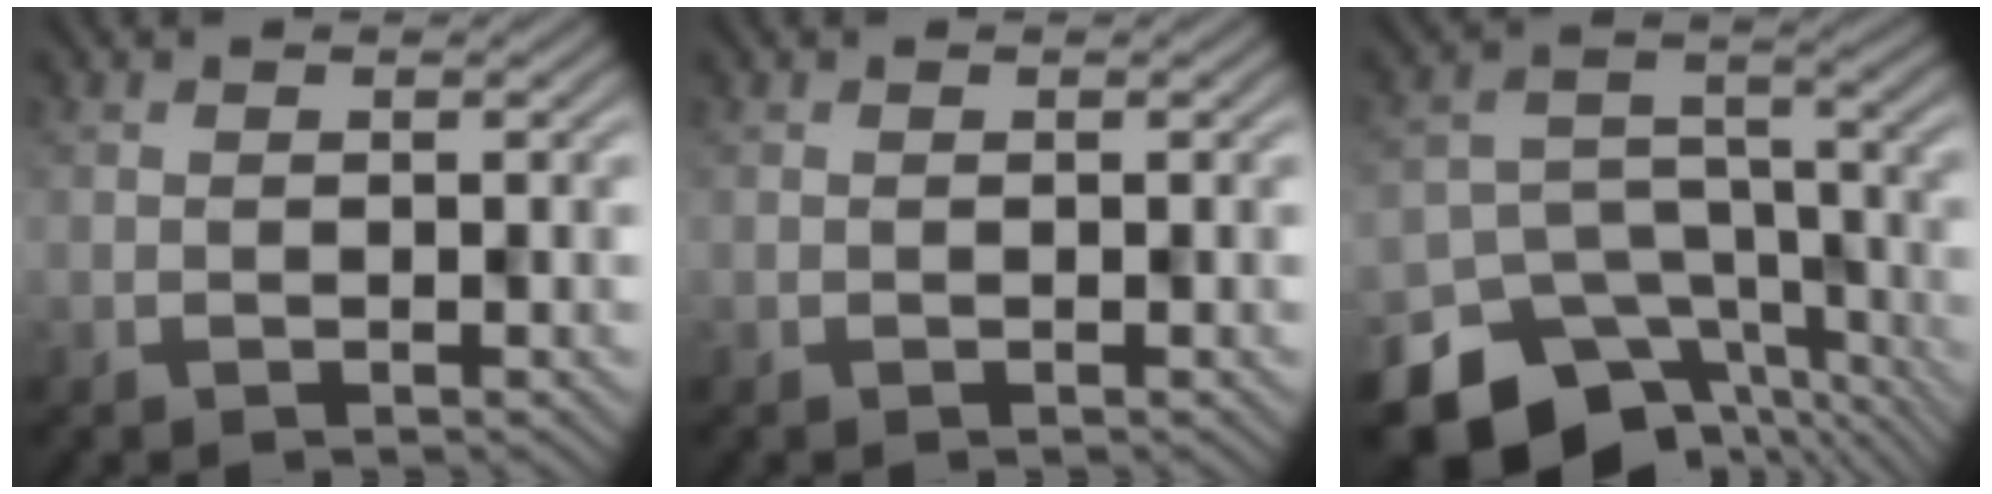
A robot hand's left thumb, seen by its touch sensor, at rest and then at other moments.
{"total": 0.0}
{"total": 15.8, "force": [-11.7, 9.3, 5.2], "torque": [-0.101, -0.040, -0.134]}